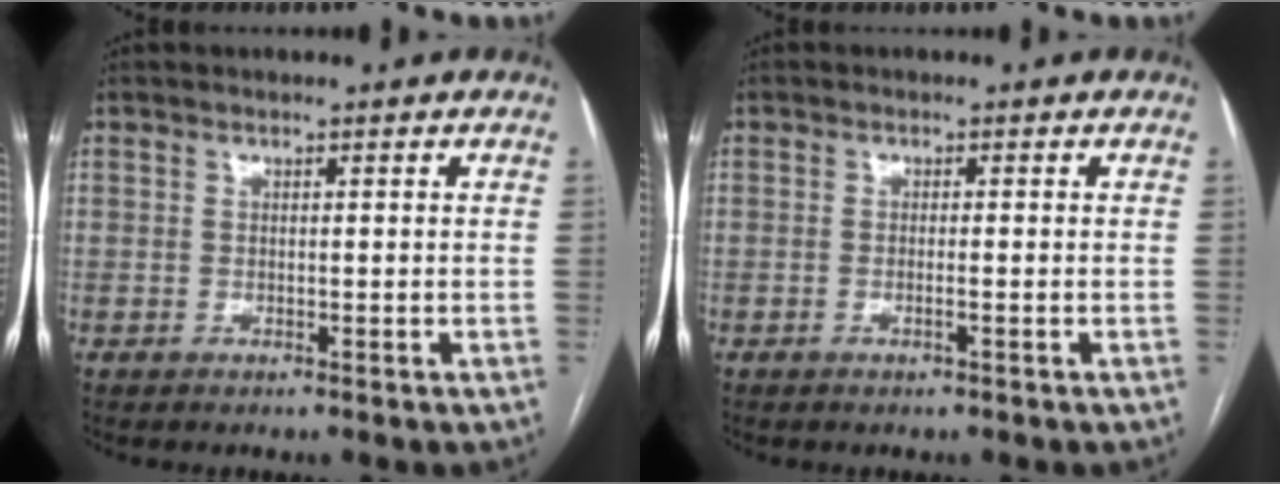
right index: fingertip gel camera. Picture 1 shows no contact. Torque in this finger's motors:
{"motor_torque": [-0.49, 0.20, -0.04, 0.00]}